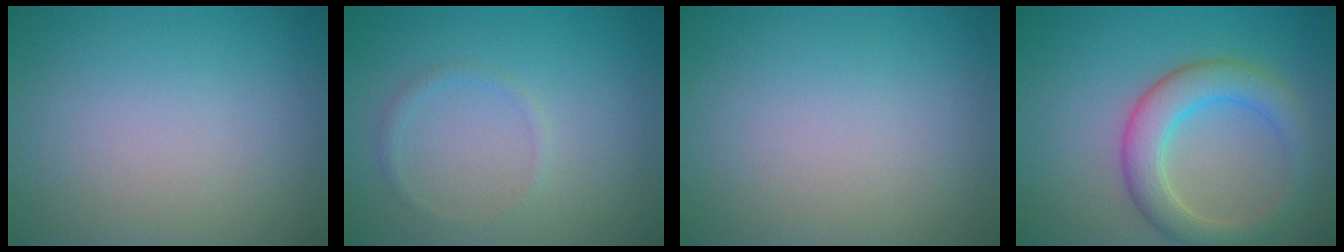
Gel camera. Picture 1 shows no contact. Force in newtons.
{"total": 0.9, "press": 0.9, "slide": 0.1}
{"total": 0.0}
{"total": 5.0, "press": 5.0, "slide": 0.2}